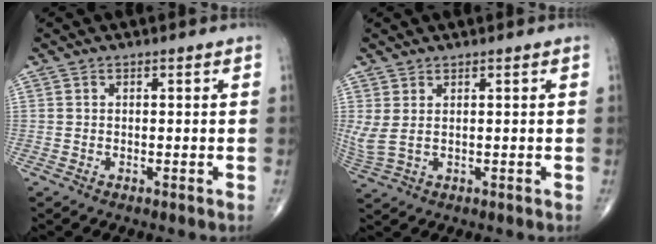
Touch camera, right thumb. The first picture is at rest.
{"total": 3.9, "force": [0.9, 1.6, 3.5], "torque": [-0.101, 0.003, 0.029]}